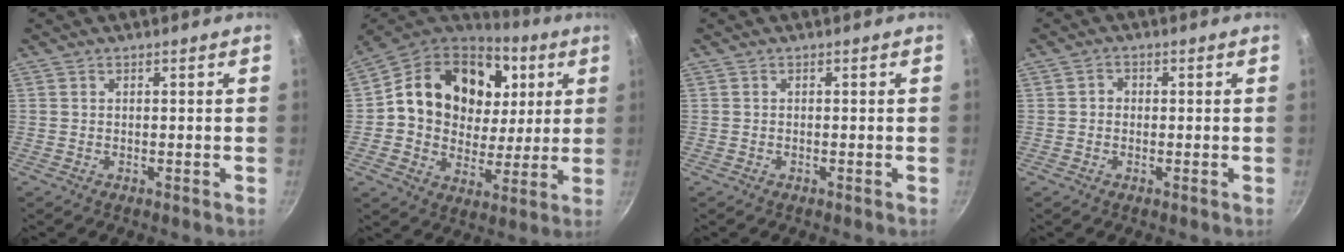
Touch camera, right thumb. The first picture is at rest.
{"total": 21.7, "force": [6.1, 17.3, 11.7], "torque": [-0.184, 0.000, 0.097]}
{"total": 0.0}
{"total": 1.7, "force": [-0.2, 1.5, 0.7], "torque": [-0.008, 0.005, -0.007]}